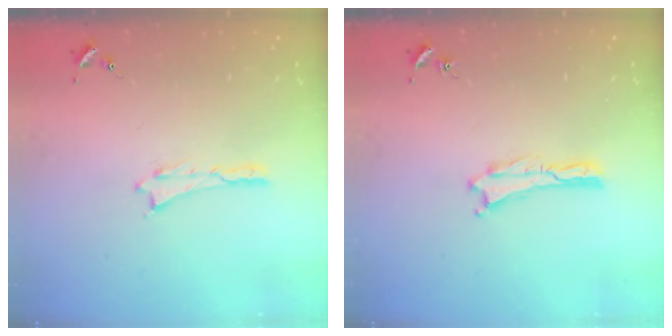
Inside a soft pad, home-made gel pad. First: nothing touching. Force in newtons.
{"total": 0.0}